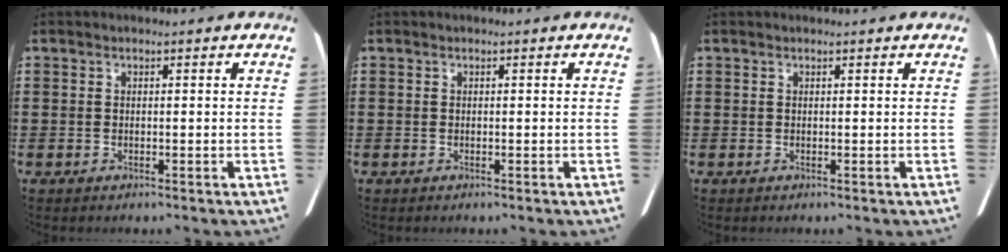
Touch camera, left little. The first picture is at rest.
{"total": 0.0}
{"total": 0.0}